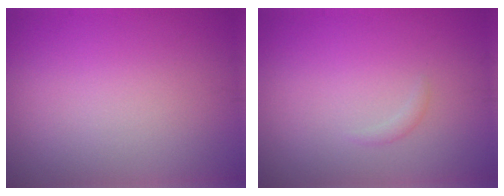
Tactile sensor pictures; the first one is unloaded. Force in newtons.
{"total": 0.6, "press": 0.6, "slide": 0.0}